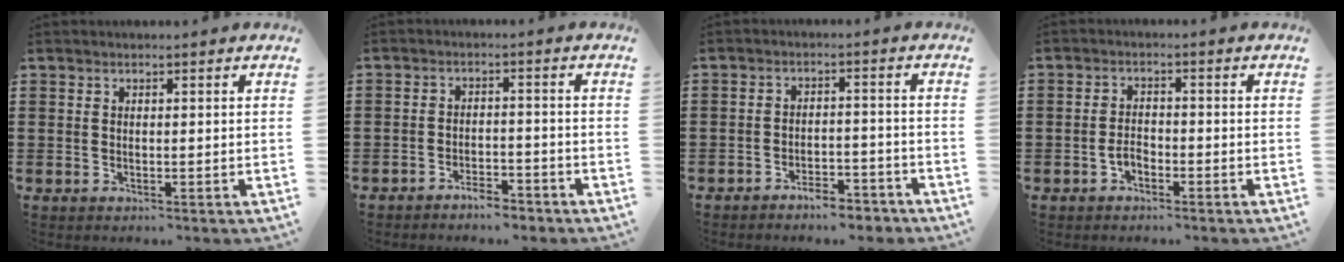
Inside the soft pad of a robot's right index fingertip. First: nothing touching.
{"total": 3.4, "force": [-3.3, 0.7, 0.6], "torque": [-0.014, 0.007, -0.067]}
{"total": 4.2, "force": [-4.1, 0.9, 0.9], "torque": [-0.016, 0.011, -0.082]}
{"total": 2.2, "force": [-1.3, 1.1, 1.4], "torque": [-0.038, -0.001, -0.028]}